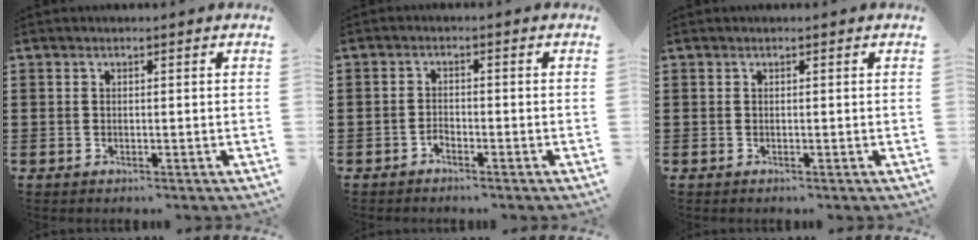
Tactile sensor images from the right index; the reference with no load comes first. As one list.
[{"total": 1.4, "force": [-1.2, 0.5, 0.4], "torque": [-0.012, -0.001, -0.025]}, {"total": 0.0}]